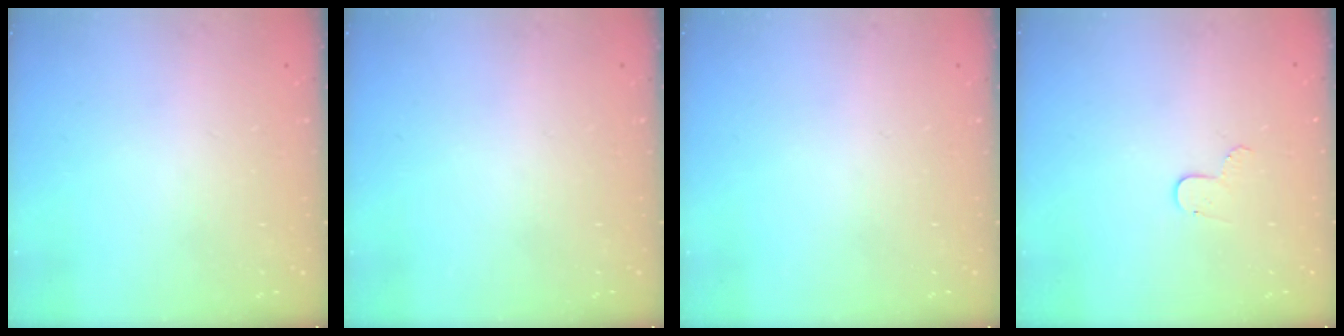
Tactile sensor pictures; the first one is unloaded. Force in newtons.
{"total": 0.0}
{"total": 0.0}
{"total": 4.9, "press": 4.9, "slide": 0.5}